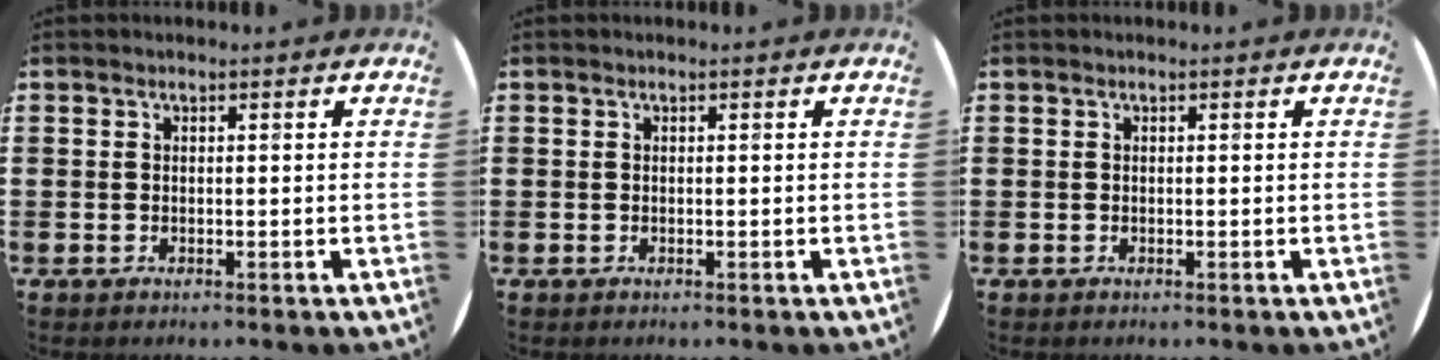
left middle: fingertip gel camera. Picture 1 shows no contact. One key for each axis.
{"total": 0.0}
{"total": 0.0}